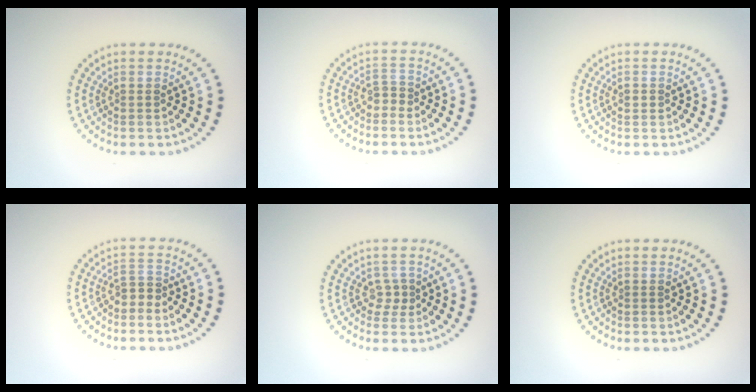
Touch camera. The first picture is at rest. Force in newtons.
{"total": 1.0, "press": 0.7, "slide": 0.7}
{"total": 0.9, "press": 0.9, "slide": 0.2}
{"total": 1.4, "press": 1.1, "slide": 0.9}
{"total": 1.1, "press": 0.8, "slide": 0.8}
{"total": 0.0}